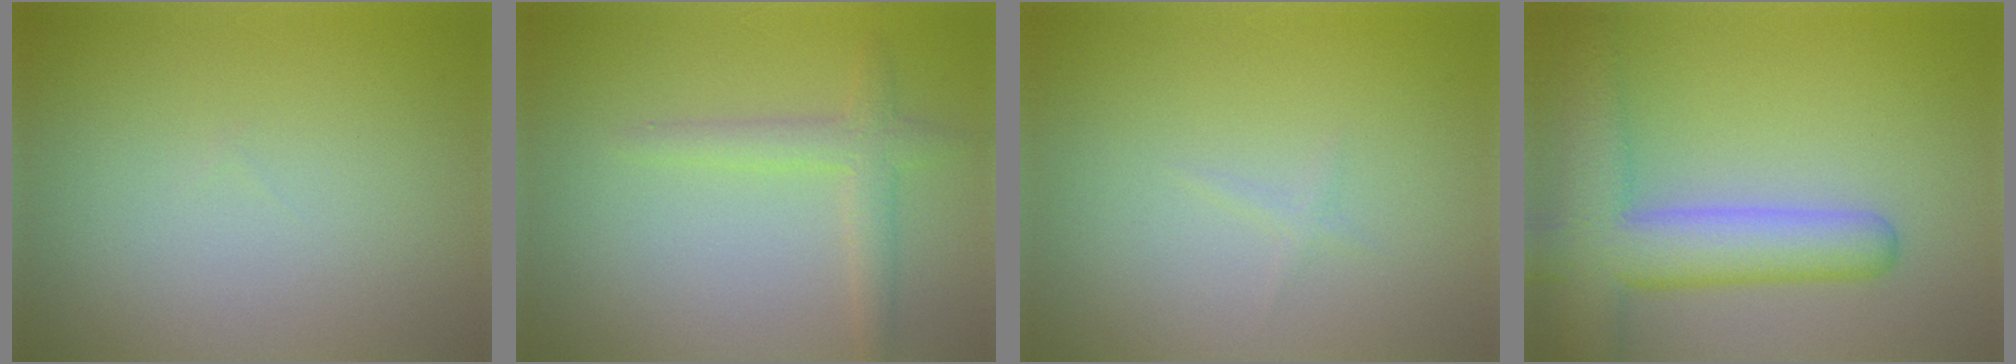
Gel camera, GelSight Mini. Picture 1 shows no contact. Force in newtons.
{"total": 2.4, "press": 2.4, "slide": 0.1}
{"total": 0.5, "press": 0.5, "slide": 0.0}
{"total": 8.0, "press": 8.0, "slide": 0.7}